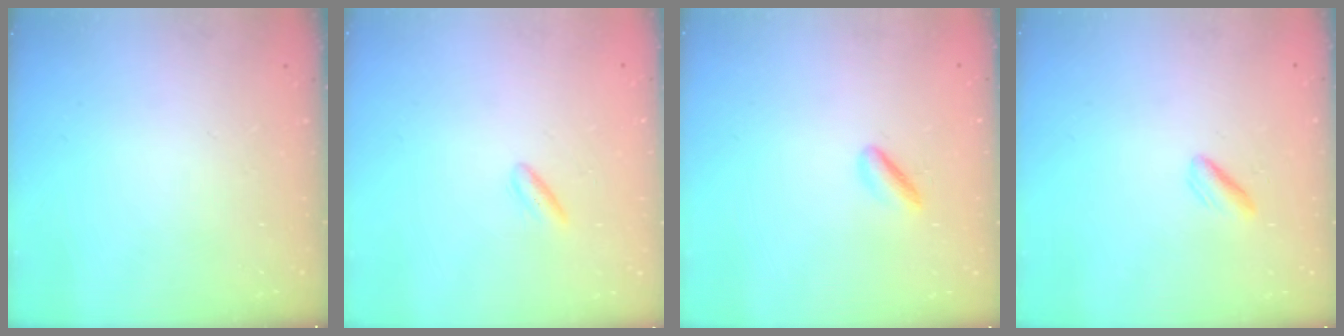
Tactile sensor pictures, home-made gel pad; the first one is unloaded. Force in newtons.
{"total": 2.5, "press": 2.3, "slide": 1.0}
{"total": 3.7, "press": 3.5, "slide": 1.1}
{"total": 2.2, "press": 2.1, "slide": 0.6}